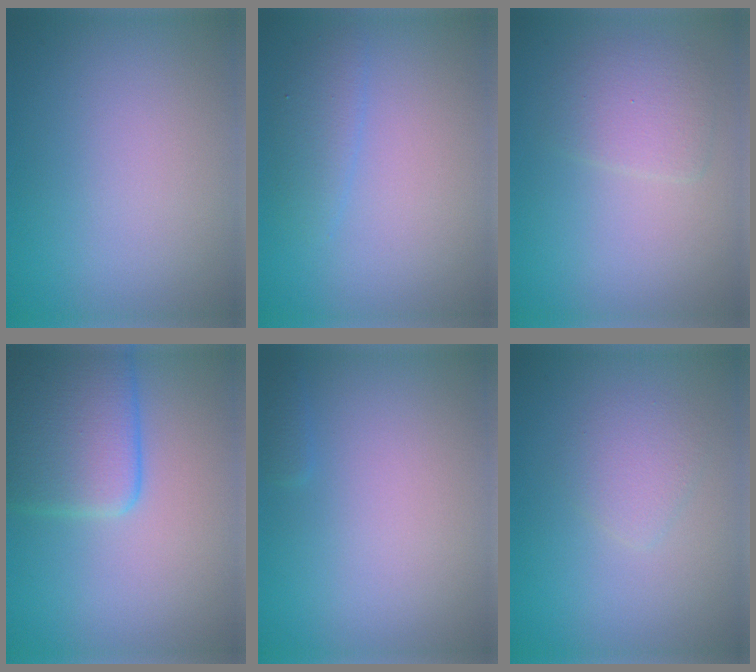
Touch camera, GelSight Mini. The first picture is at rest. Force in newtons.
{"total": 1.6, "press": 1.6, "slide": 0.1}
{"total": 2.4, "press": 2.4, "slide": 0.1}
{"total": 6.2, "press": 6.2, "slide": 0.4}
{"total": 0.5, "press": 0.5, "slide": 0.1}
{"total": 1.8, "press": 1.8, "slide": 0.1}